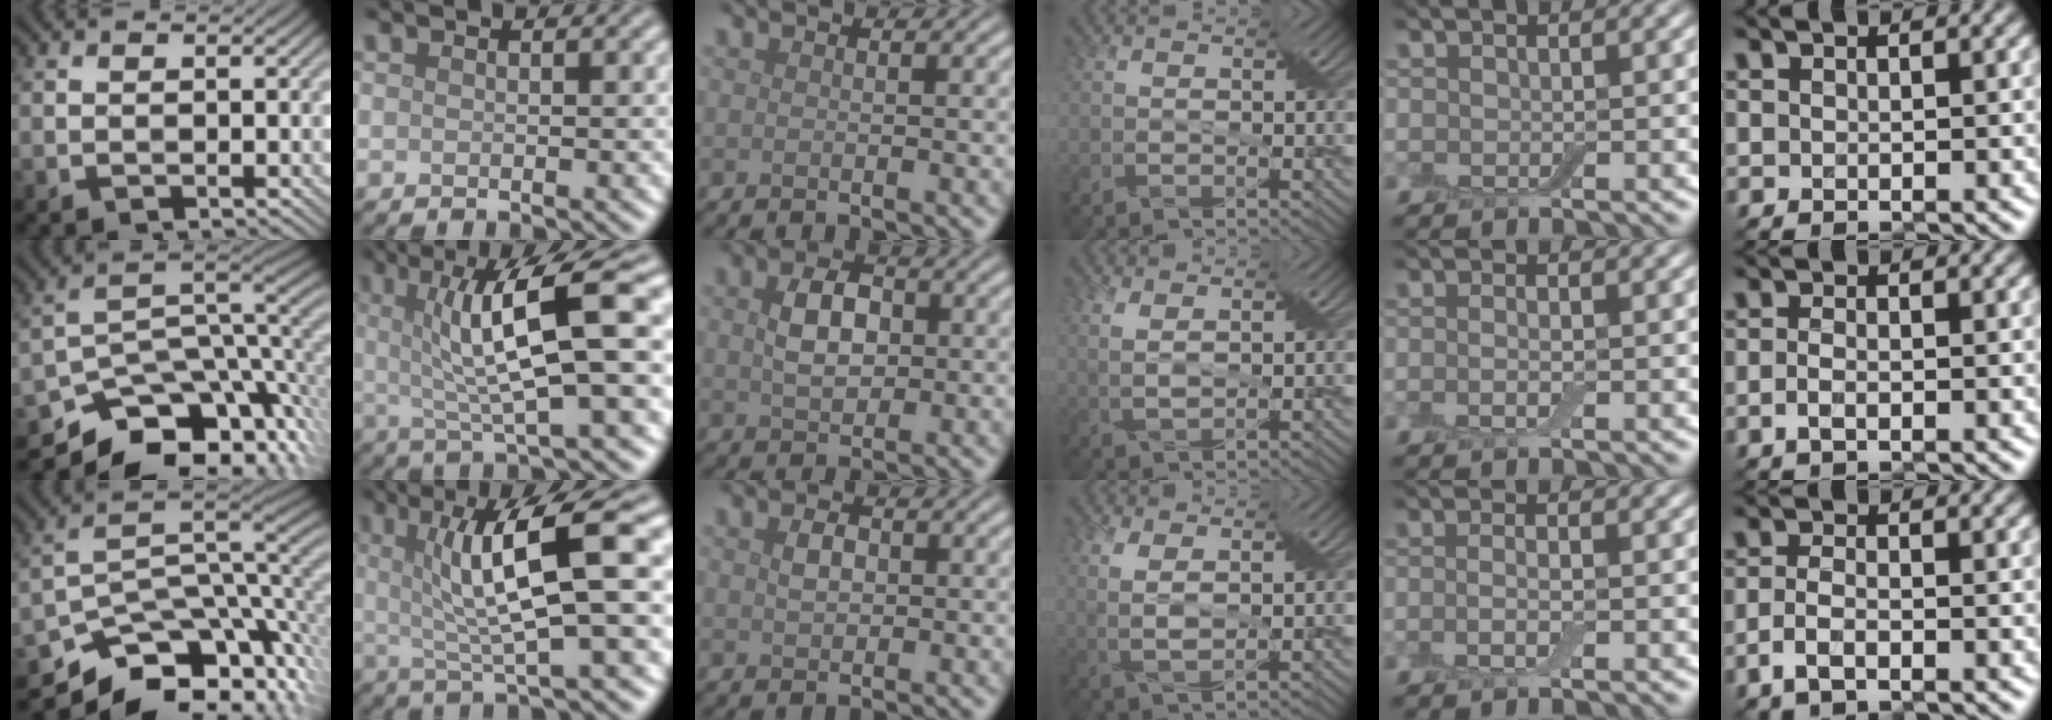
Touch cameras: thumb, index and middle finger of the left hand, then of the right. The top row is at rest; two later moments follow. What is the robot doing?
{"motion": "wrap", "object": "bandage"}